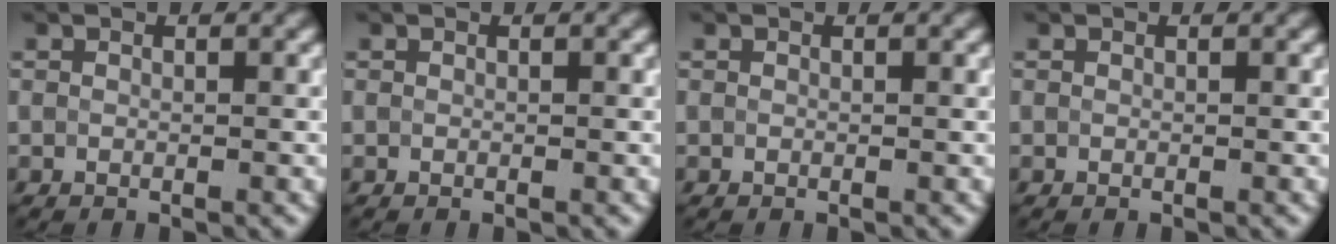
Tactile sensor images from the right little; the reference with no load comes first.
{"total": 0.0}
{"total": 0.0}
{"total": 0.0}